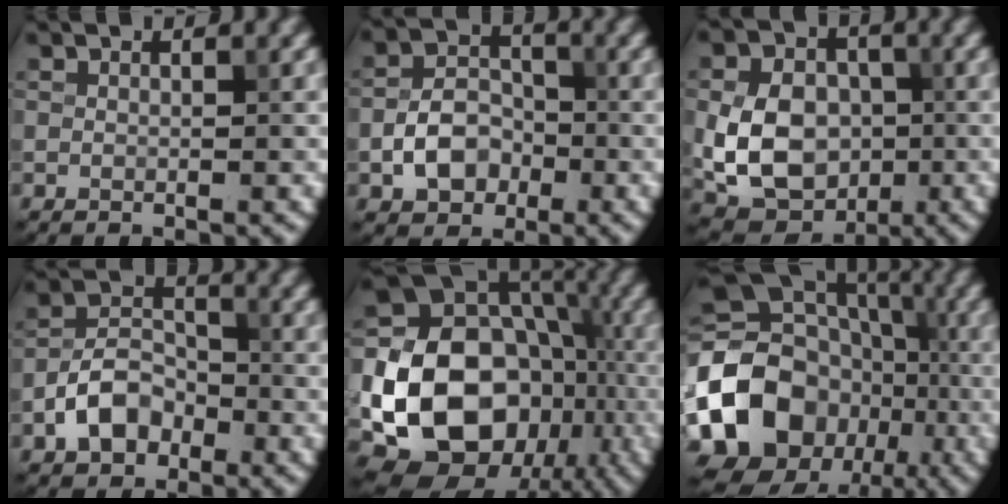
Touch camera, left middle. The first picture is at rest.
{"total": 4.4, "force": [-1.6, 3.2, 2.5], "torque": [-0.040, 0.004, -0.028]}
{"total": 8.7, "force": [-1.0, 6.7, 5.5], "torque": [-0.106, -0.004, -0.025]}
{"total": 4.7, "force": [-2.2, 3.1, 2.7], "torque": [-0.047, 0.007, -0.046]}
{"total": 17.3, "force": [-4.4, 13.9, 9.4], "torque": [-0.147, -0.019, -0.087]}
{"total": 15.3, "force": [-4.5, 12.4, 7.7], "torque": [-0.158, -0.002, -0.090]}